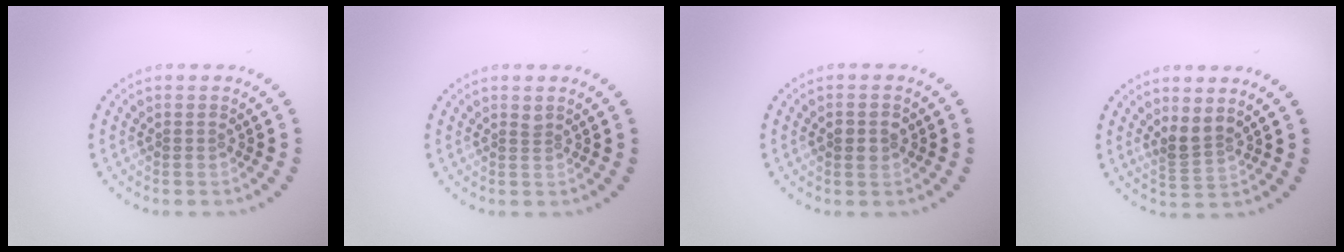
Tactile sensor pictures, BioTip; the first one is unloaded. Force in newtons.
{"total": 0.6, "press": 0.4, "slide": 0.5}
{"total": 2.2, "press": 2.2, "slide": 0.0}
{"total": 2.4, "press": 1.9, "slide": 1.6}